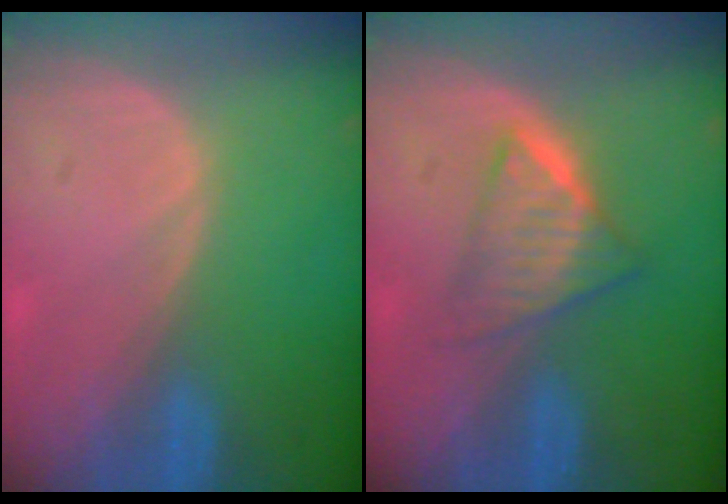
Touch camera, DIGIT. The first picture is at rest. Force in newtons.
{"total": 6.2, "press": 5.3, "slide": 3.3}